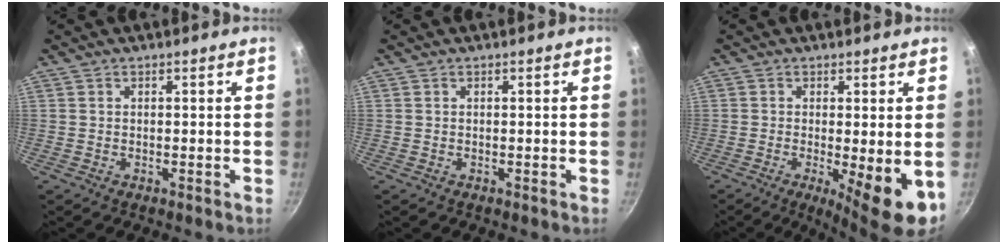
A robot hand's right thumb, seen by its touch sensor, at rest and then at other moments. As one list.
[{"total": 0.0}, {"total": 8.6, "force": [-1.6, 1.6, 8.3], "torque": [-0.114, -0.011, -0.015]}]